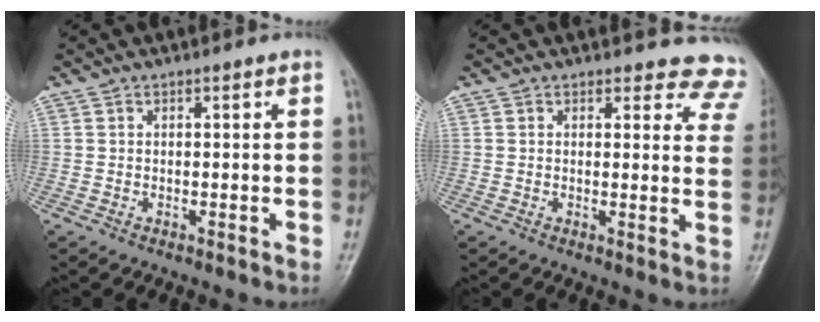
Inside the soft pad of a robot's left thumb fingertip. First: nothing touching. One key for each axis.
{"total": 9.7, "fx": 9.1, "fy": 3.4, "fz": 0.3, "tx": 0.059, "ty": -0.060, "tz": 0.061}